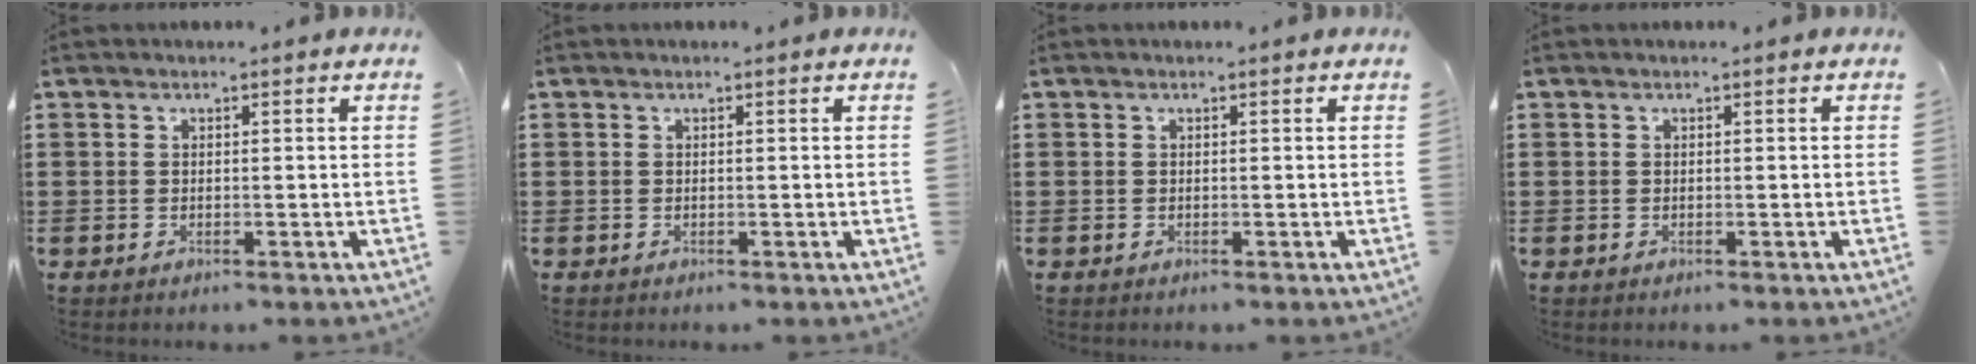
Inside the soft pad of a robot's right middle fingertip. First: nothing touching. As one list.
[{"total": 0.0}, {"total": 0.0}, {"total": 0.0}]